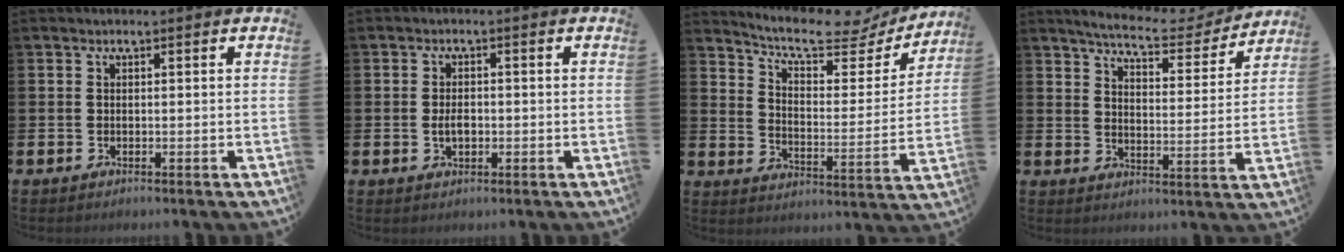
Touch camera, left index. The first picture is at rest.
{"total": 2.3, "force": [-0.3, 1.3, 1.8], "torque": [-0.025, -0.001, -0.008]}
{"total": 9.8, "force": [8.8, 2.5, 3.6], "torque": [-0.081, -0.064, 0.146]}
{"total": 6.4, "force": [6.0, 1.2, 1.9], "torque": [-0.053, -0.046, 0.097]}